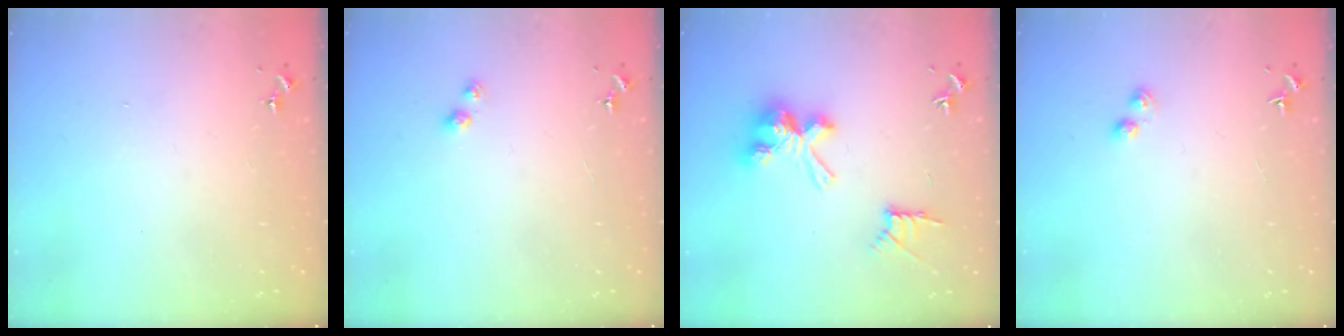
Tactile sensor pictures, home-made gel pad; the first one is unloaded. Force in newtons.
{"total": 2.8, "press": 2.8, "slide": 0.4}
{"total": 12.7, "press": 12.7, "slide": 0.4}
{"total": 2.8, "press": 2.8, "slide": 0.4}